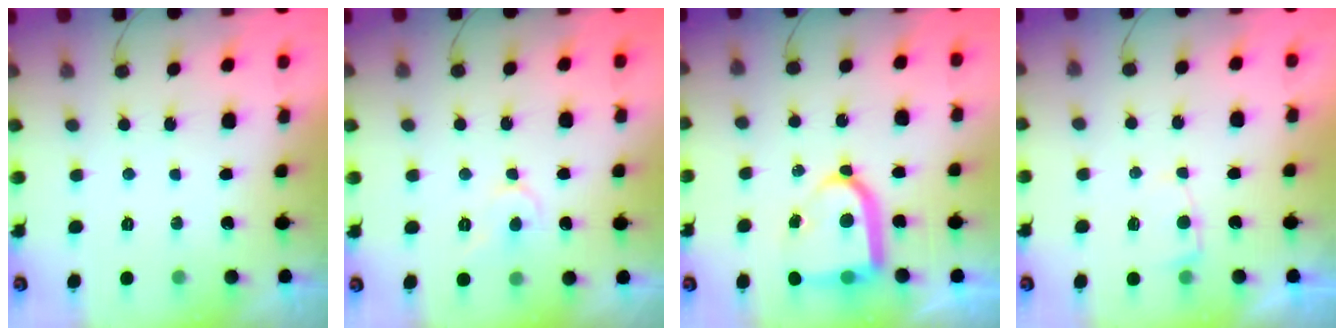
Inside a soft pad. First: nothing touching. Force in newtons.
{"total": 5.7, "press": 5.6, "slide": 0.6}
{"total": 13.8, "press": 13.7, "slide": 1.4}
{"total": 2.6, "press": 2.6, "slide": 0.3}